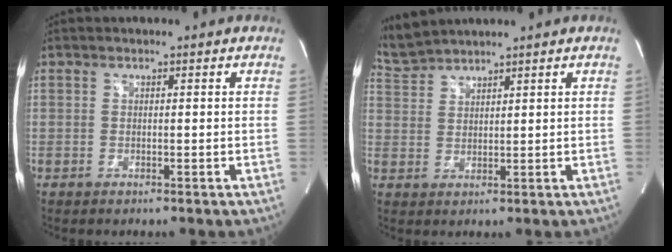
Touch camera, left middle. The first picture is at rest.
{"total": 4.5, "force": [4.5, -0.4, 0.1], "torque": [-0.020, 0.016, 0.099]}